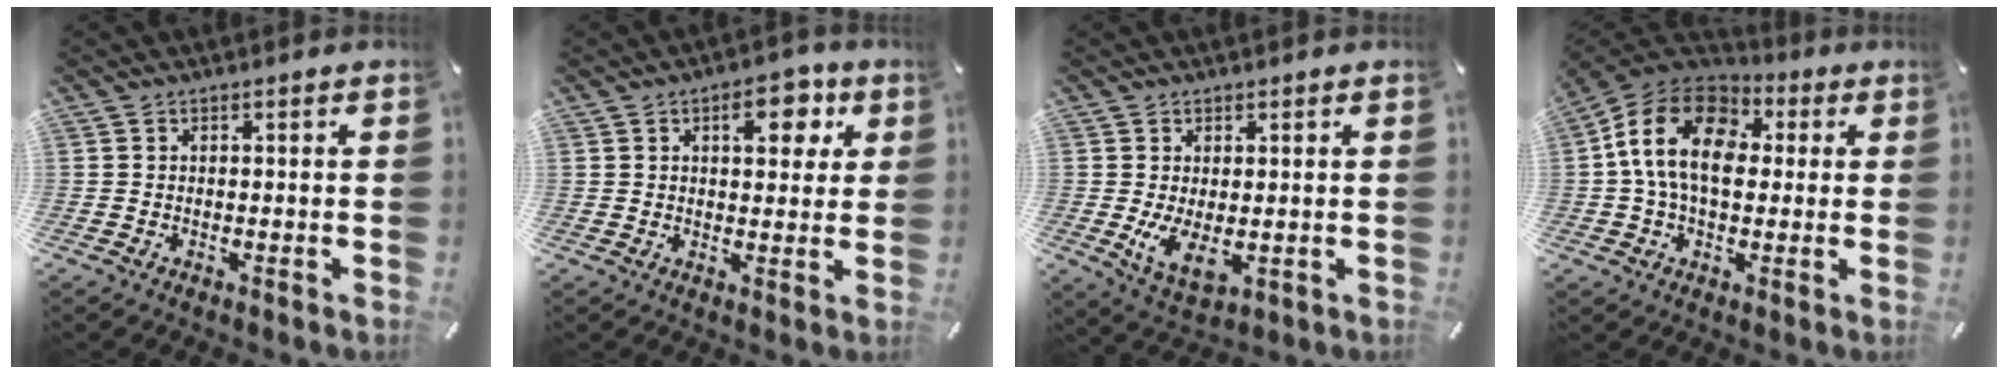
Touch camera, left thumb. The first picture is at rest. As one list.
[{"total": 8.5, "force": [3.2, 4.8, 6.2], "torque": [-0.069, -0.011, 0.043]}, {"total": 7.1, "force": [0.0, 3.8, 6.0], "torque": [-0.113, -0.021, -0.003]}, {"total": 14.9, "force": [1.4, 10.8, 10.1], "torque": [-0.213, 0.012, 0.020]}]